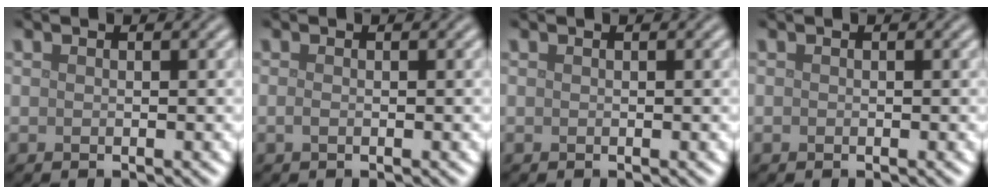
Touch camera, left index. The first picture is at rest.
{"total": 0.5, "force": [-0.2, 0.2, 0.4], "torque": [-0.011, -0.002, -0.004]}
{"total": 0.0}
{"total": 0.0}